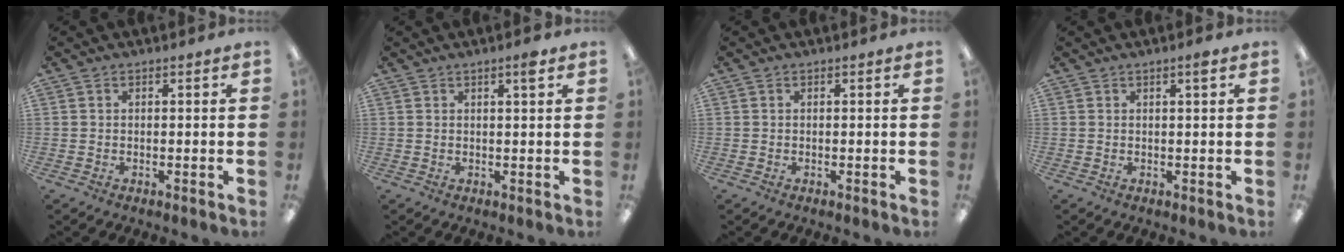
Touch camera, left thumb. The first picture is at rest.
{"total": 2.6, "force": [1.6, 0.3, 2.0], "torque": [-0.028, -0.004, 0.023]}
{"total": 0.0}
{"total": 1.8, "force": [1.1, 0.2, 1.5], "torque": [-0.024, -0.002, 0.016]}